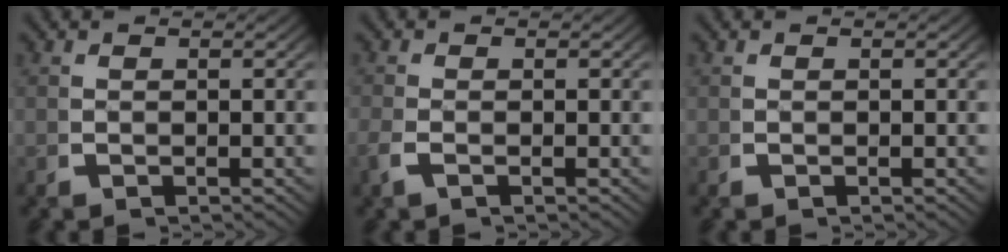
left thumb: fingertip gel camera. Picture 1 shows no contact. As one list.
[{"total": 1.1, "force": [-0.5, 0.3, 0.9], "torque": [-0.028, -0.003, -0.009]}, {"total": 0.0}]